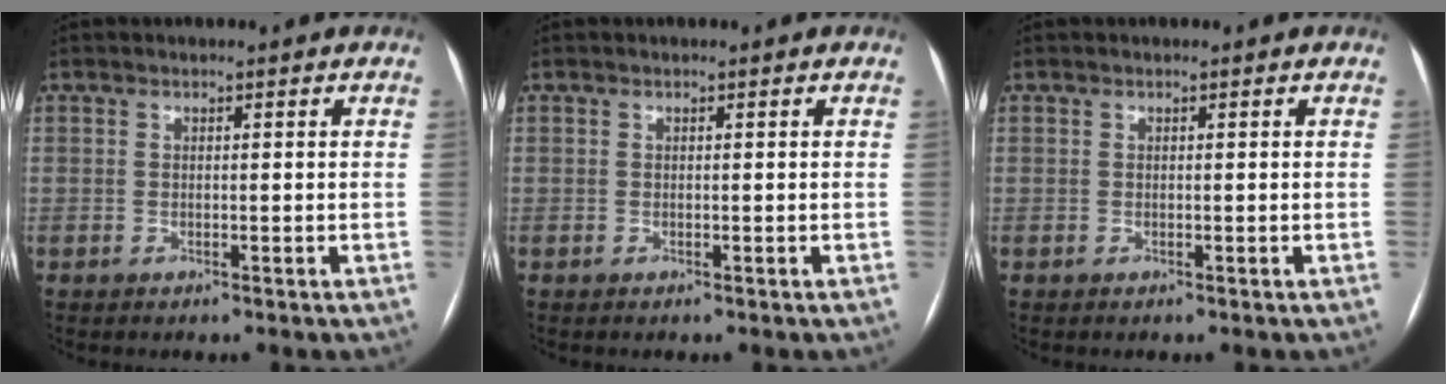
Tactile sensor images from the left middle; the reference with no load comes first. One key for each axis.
{"total": 0.0}
{"total": 0.0}